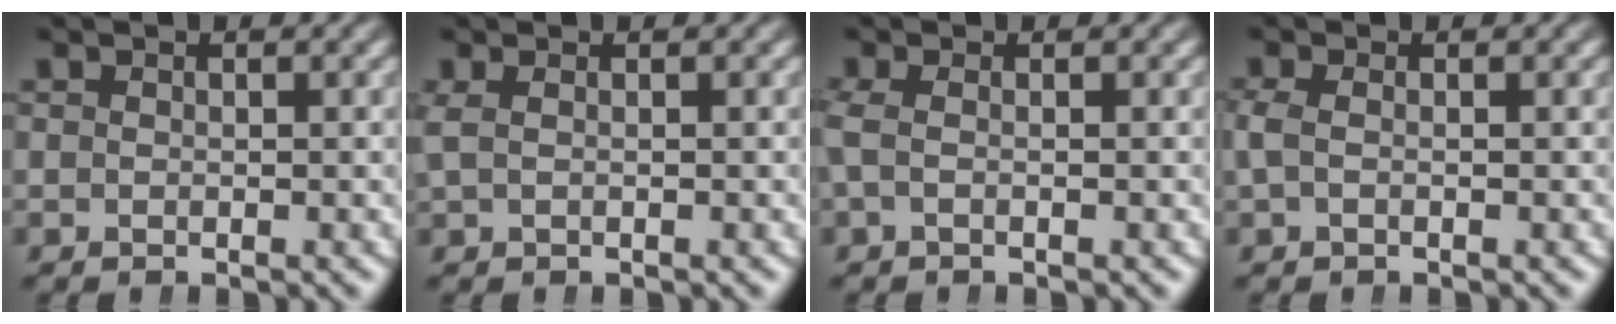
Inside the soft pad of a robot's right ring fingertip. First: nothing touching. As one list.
[{"total": 0.7, "force": [0.3, -0.3, 0.6], "torque": [-0.013, 0.002, 0.013]}, {"total": 1.0, "force": [-0.1, 0.0, 1.0], "torque": [-0.026, -0.004, 0.002]}, {"total": 1.1, "force": [0.0, 0.4, 1.0], "torque": [-0.028, -0.002, 0.004]}]